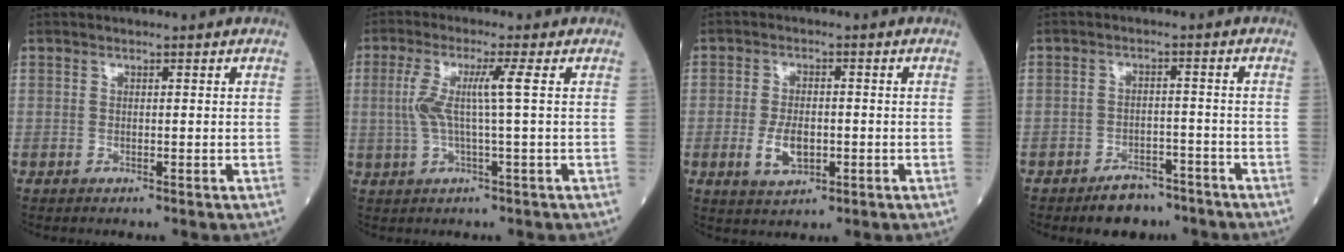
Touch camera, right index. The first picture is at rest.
{"total": 5.8, "force": [0.7, -0.6, 5.7], "torque": [-0.128, 0.010, 0.017]}
{"total": 5.0, "force": [-1.3, 2.4, 4.2], "torque": [-0.083, -0.003, -0.019]}
{"total": 5.2, "force": [-4.2, 2.5, 1.8], "torque": [-0.027, 0.006, -0.061]}